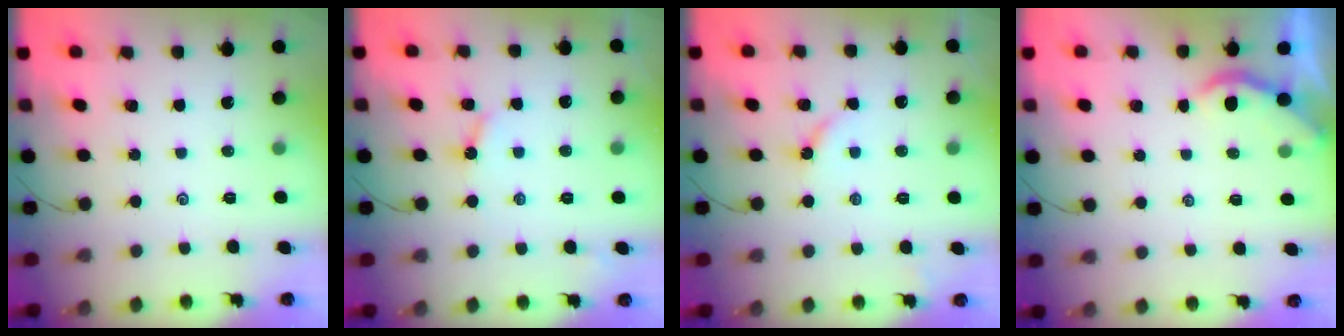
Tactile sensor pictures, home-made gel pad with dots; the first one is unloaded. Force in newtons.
{"total": 3.4, "press": 3.4, "slide": 0.3}
{"total": 3.5, "press": 3.5, "slide": 0.4}
{"total": 2.2, "press": 2.2, "slide": 0.1}